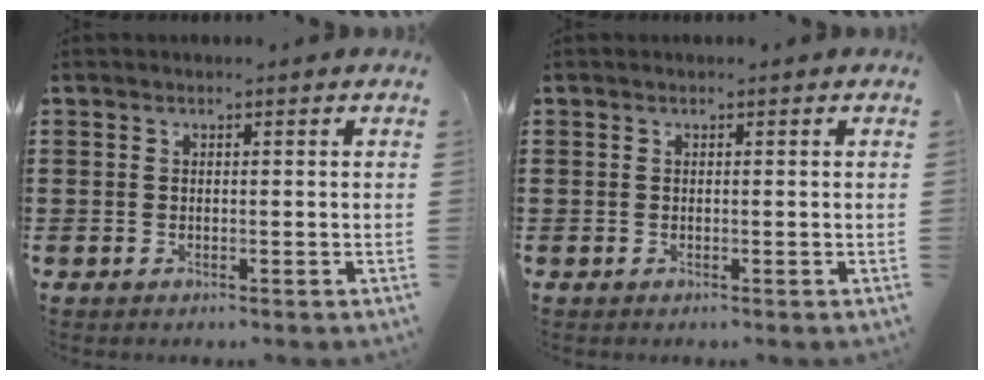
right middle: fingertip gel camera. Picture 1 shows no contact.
{"total": 0.0}